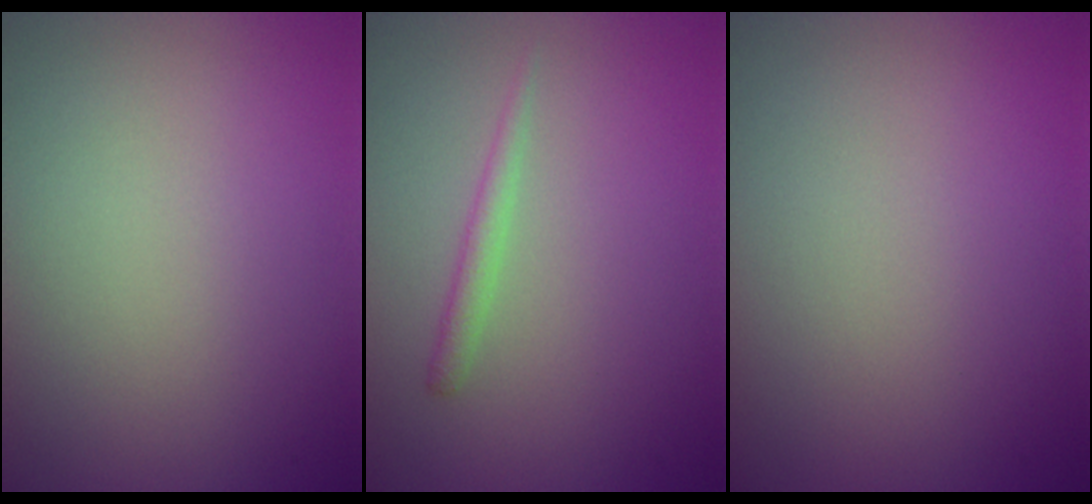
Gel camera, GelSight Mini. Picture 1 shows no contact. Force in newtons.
{"total": 1.2, "press": 1.2, "slide": 0.1}
{"total": 0.0}